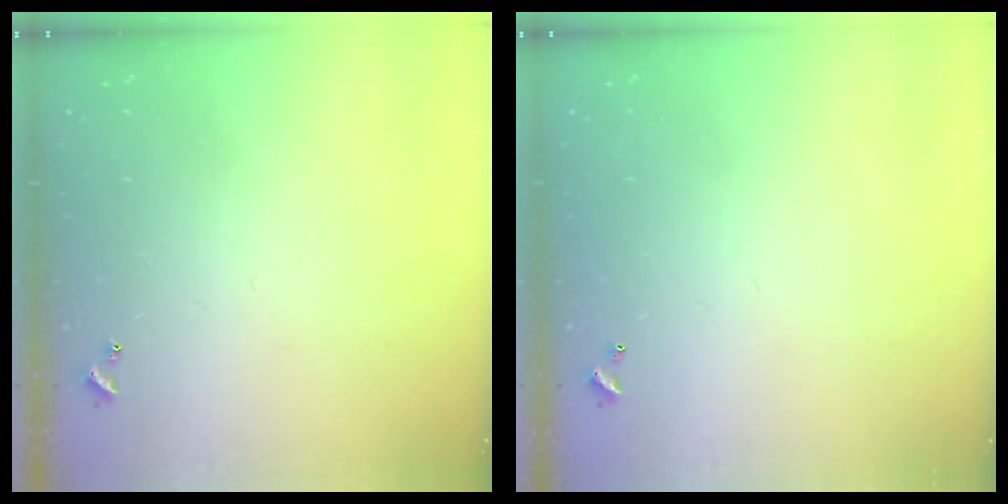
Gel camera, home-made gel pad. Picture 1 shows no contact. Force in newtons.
{"total": 2.8, "press": 2.8, "slide": 0.1}